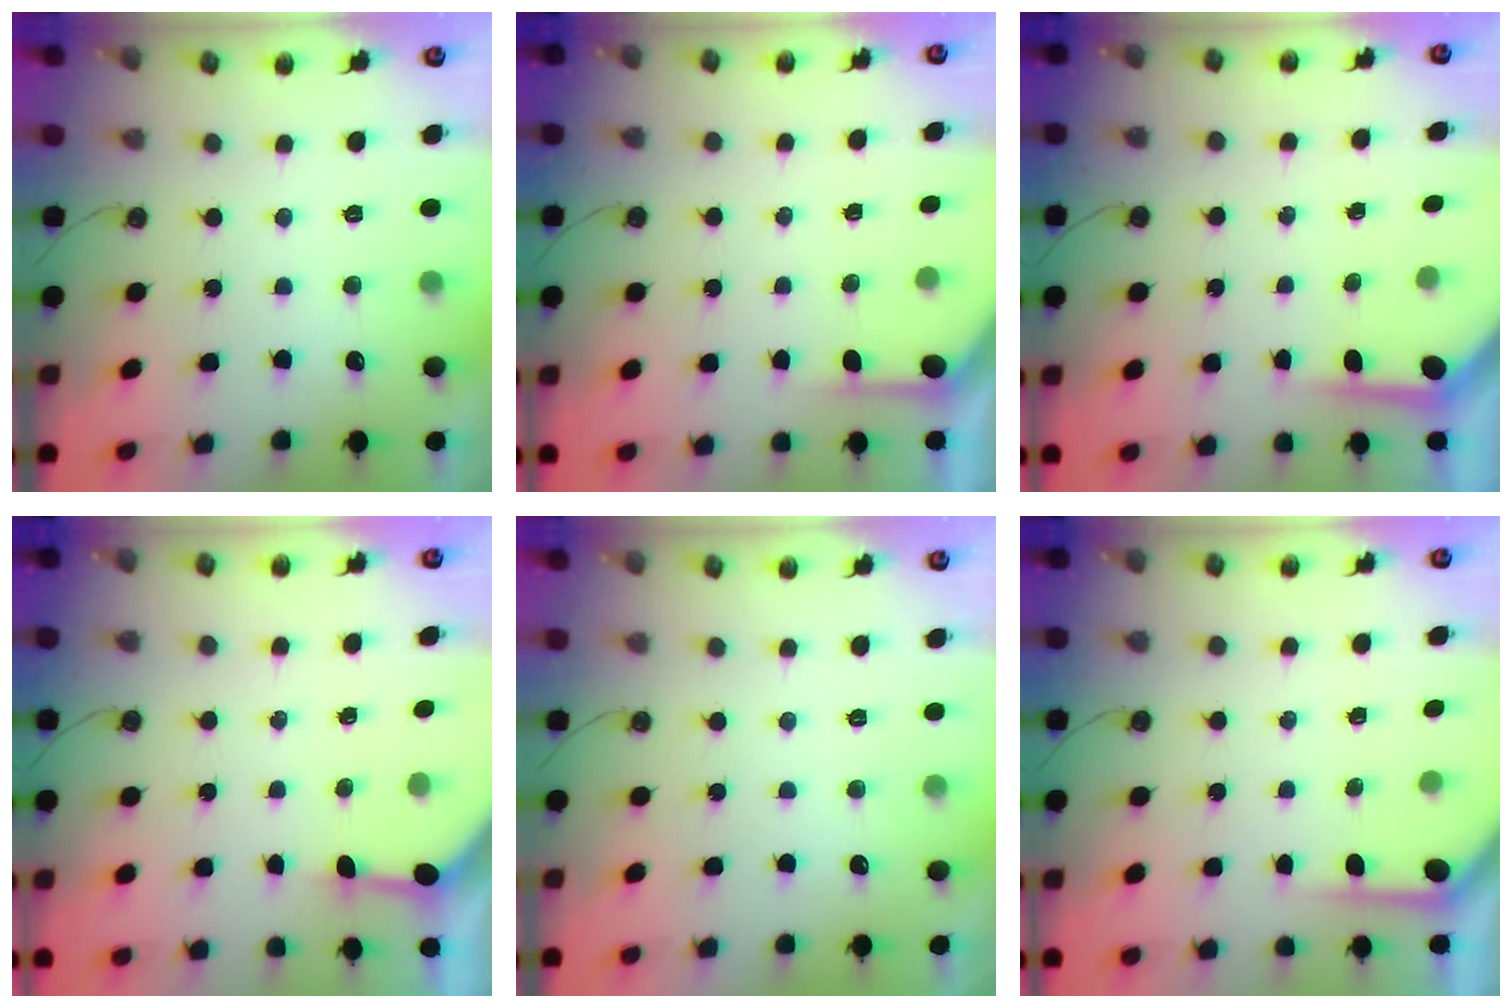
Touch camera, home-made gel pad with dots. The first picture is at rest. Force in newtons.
{"total": 2.5, "press": 2.5, "slide": 0.3}
{"total": 3.9, "press": 3.9, "slide": 0.4}
{"total": 3.4, "press": 3.4, "slide": 0.3}
{"total": 0.0}
{"total": 2.2, "press": 2.2, "slide": 0.3}